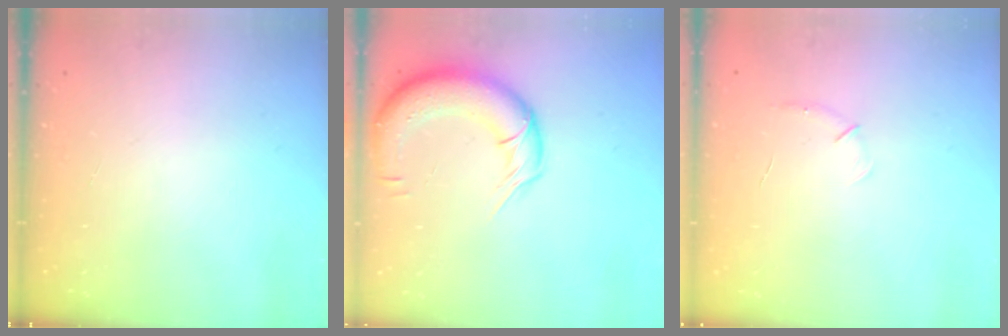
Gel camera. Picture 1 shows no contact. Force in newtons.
{"total": 14.0, "press": 13.6, "slide": 3.1}
{"total": 4.1, "press": 4.0, "slide": 1.0}